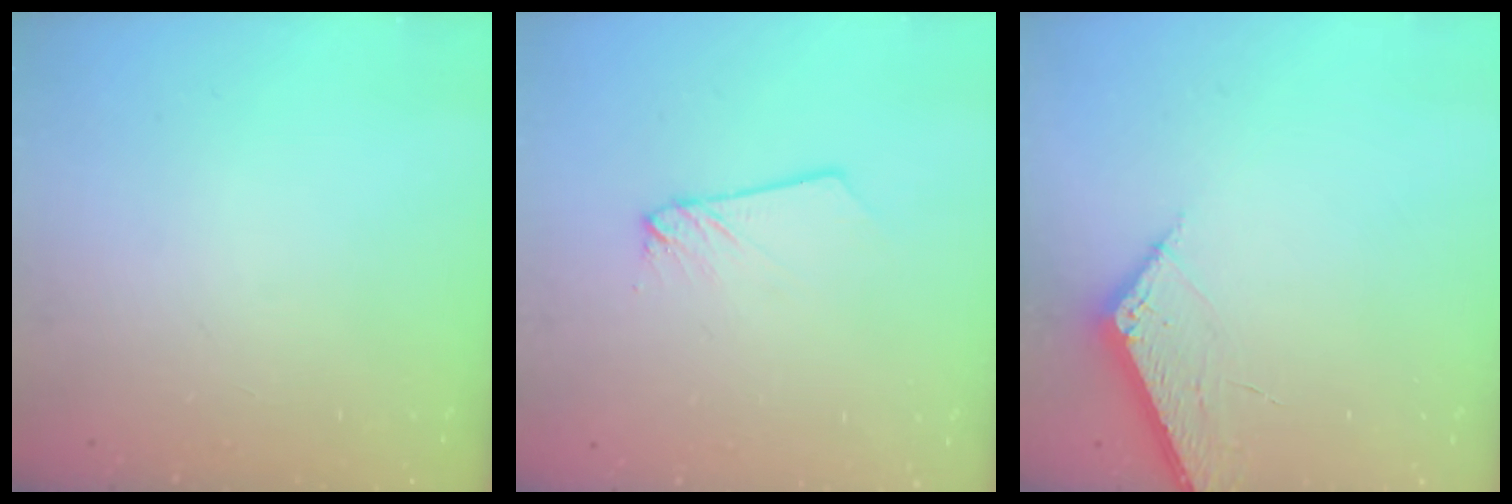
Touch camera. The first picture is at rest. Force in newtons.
{"total": 1.7, "press": 1.7, "slide": 0.1}
{"total": 4.7, "press": 4.7, "slide": 0.5}